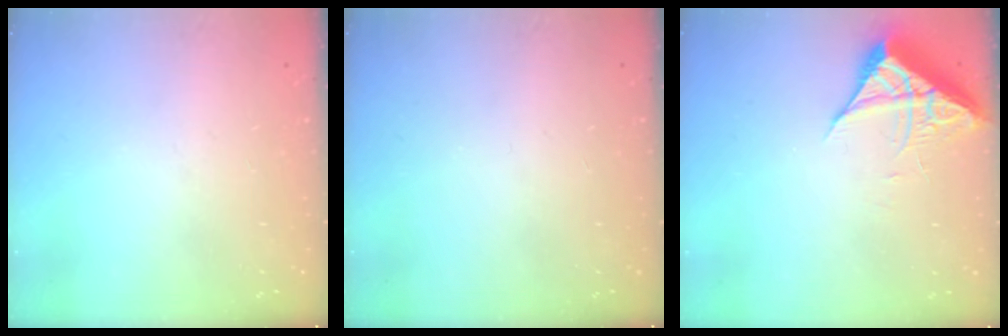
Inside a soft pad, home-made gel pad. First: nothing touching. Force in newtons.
{"total": 0.0}
{"total": 6.6, "press": 6.6, "slide": 0.3}